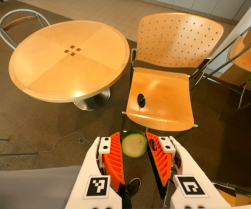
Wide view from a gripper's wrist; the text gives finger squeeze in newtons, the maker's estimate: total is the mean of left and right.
{"total": 8.4, "left": 7.7, "right": 9.1}